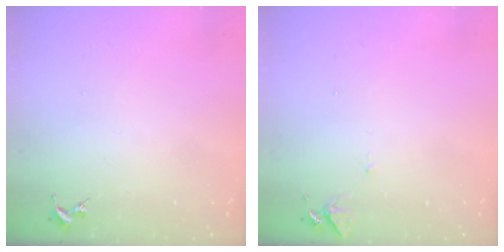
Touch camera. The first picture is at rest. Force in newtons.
{"total": 6.2, "press": 6.2, "slide": 0.6}